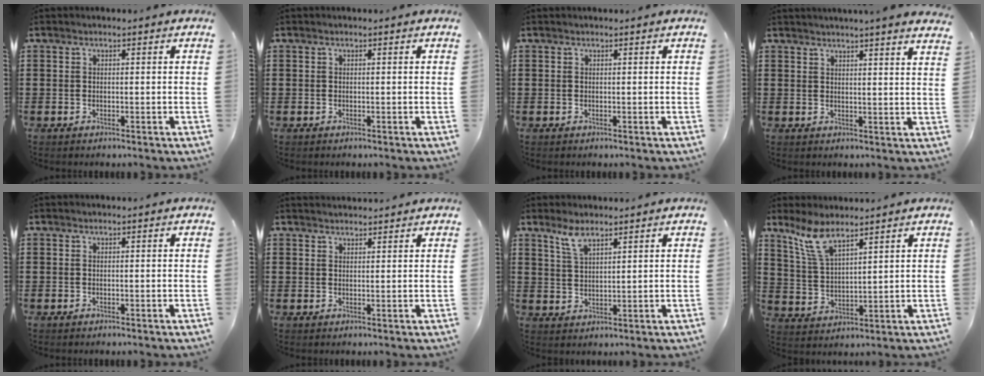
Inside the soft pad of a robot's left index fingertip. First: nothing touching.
{"total": 0.0}
{"total": 0.0}
{"total": 3.0, "force": [2.8, -0.9, 0.4], "torque": [-0.016, -0.014, 0.052]}
{"total": 0.0}
{"total": 1.4, "force": [1.4, 0.2, 0.0], "torque": [-0.002, 0.002, 0.027]}
{"total": 4.1, "force": [3.0, 1.2, 2.5], "torque": [-0.057, 0.003, 0.055]}
{"total": 6.9, "force": [5.3, 1.4, 4.1], "torque": [-0.097, -0.009, 0.097]}